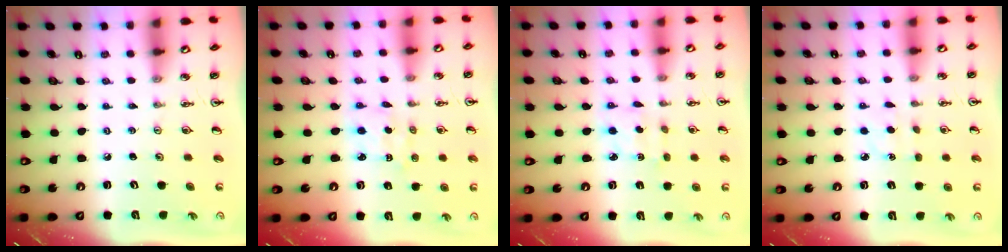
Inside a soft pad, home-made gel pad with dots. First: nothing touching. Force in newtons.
{"total": 2.1, "press": 2.0, "slide": 0.6}
{"total": 2.0, "press": 2.0, "slide": 0.2}
{"total": 3.9, "press": 3.9, "slide": 0.6}